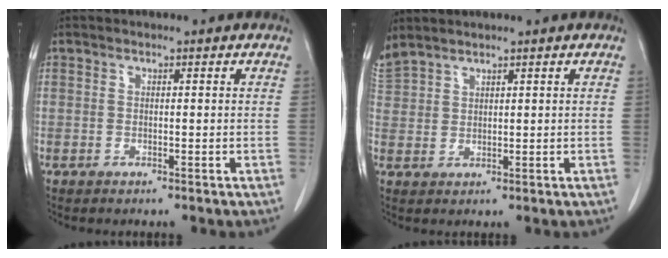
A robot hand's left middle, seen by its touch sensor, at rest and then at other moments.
{"total": 3.0, "force": [3.0, 0.2, 0.5], "torque": [-0.025, 0.018, 0.072]}